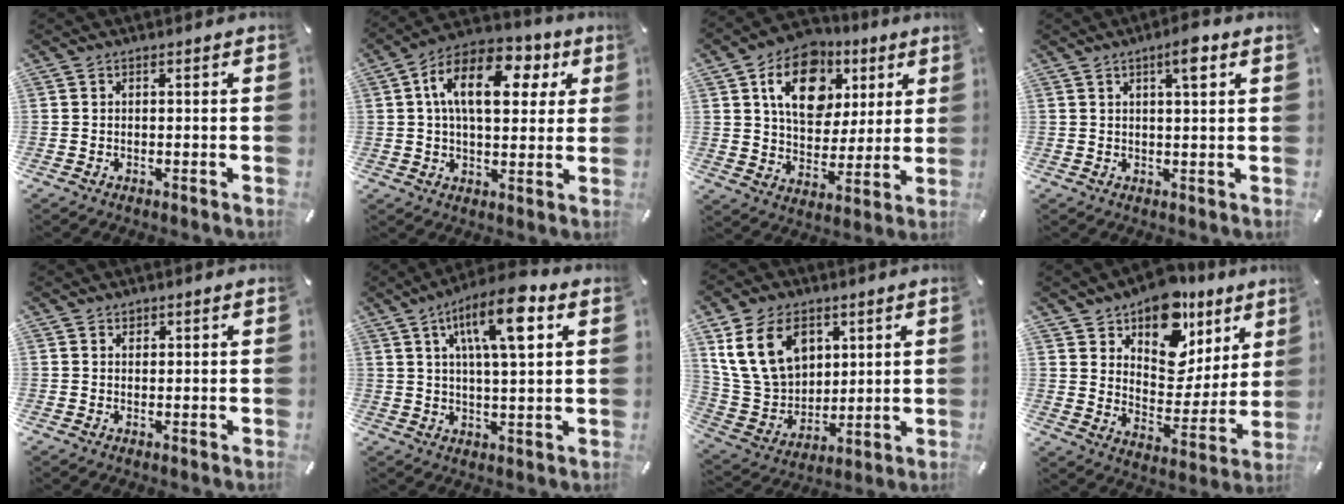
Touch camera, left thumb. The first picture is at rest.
{"total": 15.8, "force": [5.1, 9.3, 11.7], "torque": [-0.194, -0.005, 0.087]}
{"total": 16.2, "force": [6.9, 11.9, 8.6], "torque": [-0.131, -0.019, 0.126]}
{"total": 4.7, "force": [2.4, 0.7, 4.0], "torque": [-0.066, -0.002, 0.035]}
{"total": 0.9, "force": [0.8, 0.4, 0.0], "torque": [-0.001, -0.002, 0.016]}
{"total": 13.3, "force": [5.8, 3.6, 11.4], "torque": [-0.192, -0.007, 0.094]}
{"total": 16.2, "force": [6.9, 11.9, 8.6], "torque": [-0.197, -0.013, 0.134]}
{"total": 15.1, "force": [10.7, 9.2, 5.5], "torque": [-0.074, -0.096, 0.188]}